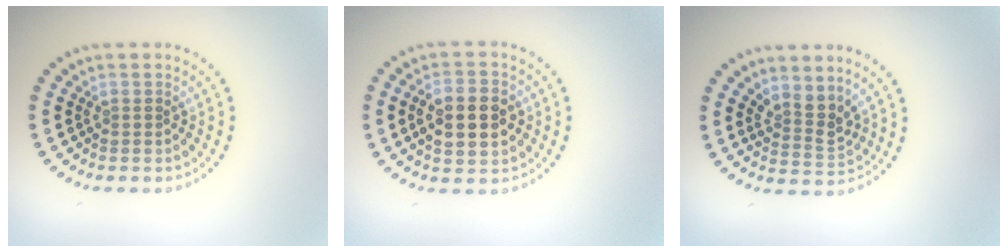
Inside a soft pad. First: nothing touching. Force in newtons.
{"total": 5.3, "press": 5.3, "slide": 0.2}
{"total": 2.5, "press": 1.9, "slide": 1.7}